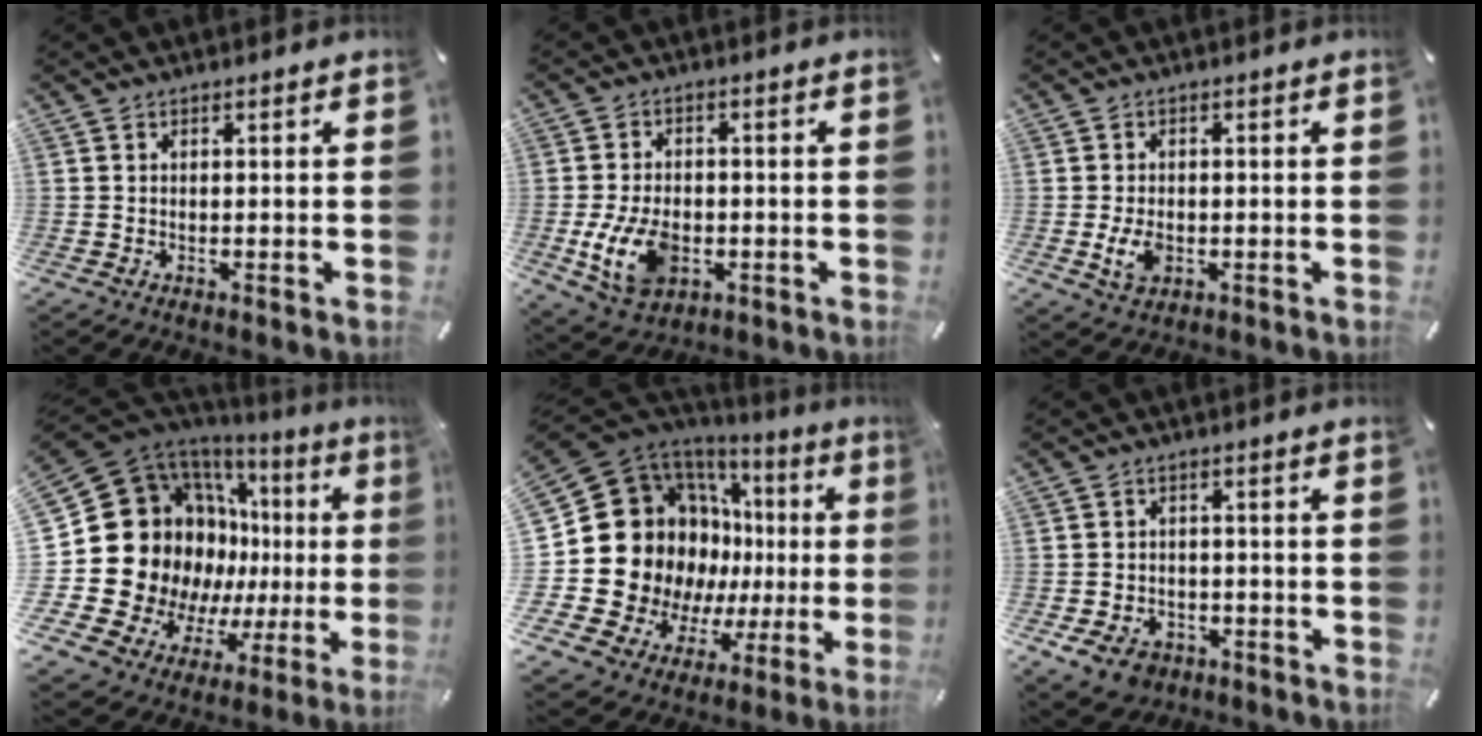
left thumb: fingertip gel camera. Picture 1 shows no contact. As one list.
[{"total": 11.1, "force": [-2.6, 7.6, 7.7], "torque": [-0.164, 0.000, -0.044]}, {"total": 4.8, "force": [-1.0, 3.2, 3.4], "torque": [-0.070, -0.005, -0.020]}, {"total": 26.8, "force": [2.5, 20.3, 17.4], "torque": [-0.298, -0.067, 0.103]}, {"total": 25.0, "force": [2.4, 19.2, 15.9], "torque": [-0.290, -0.055, 0.090]}, {"total": 6.5, "force": [-3.3, 4.9, 2.8], "torque": [-0.053, 0.017, -0.062]}]